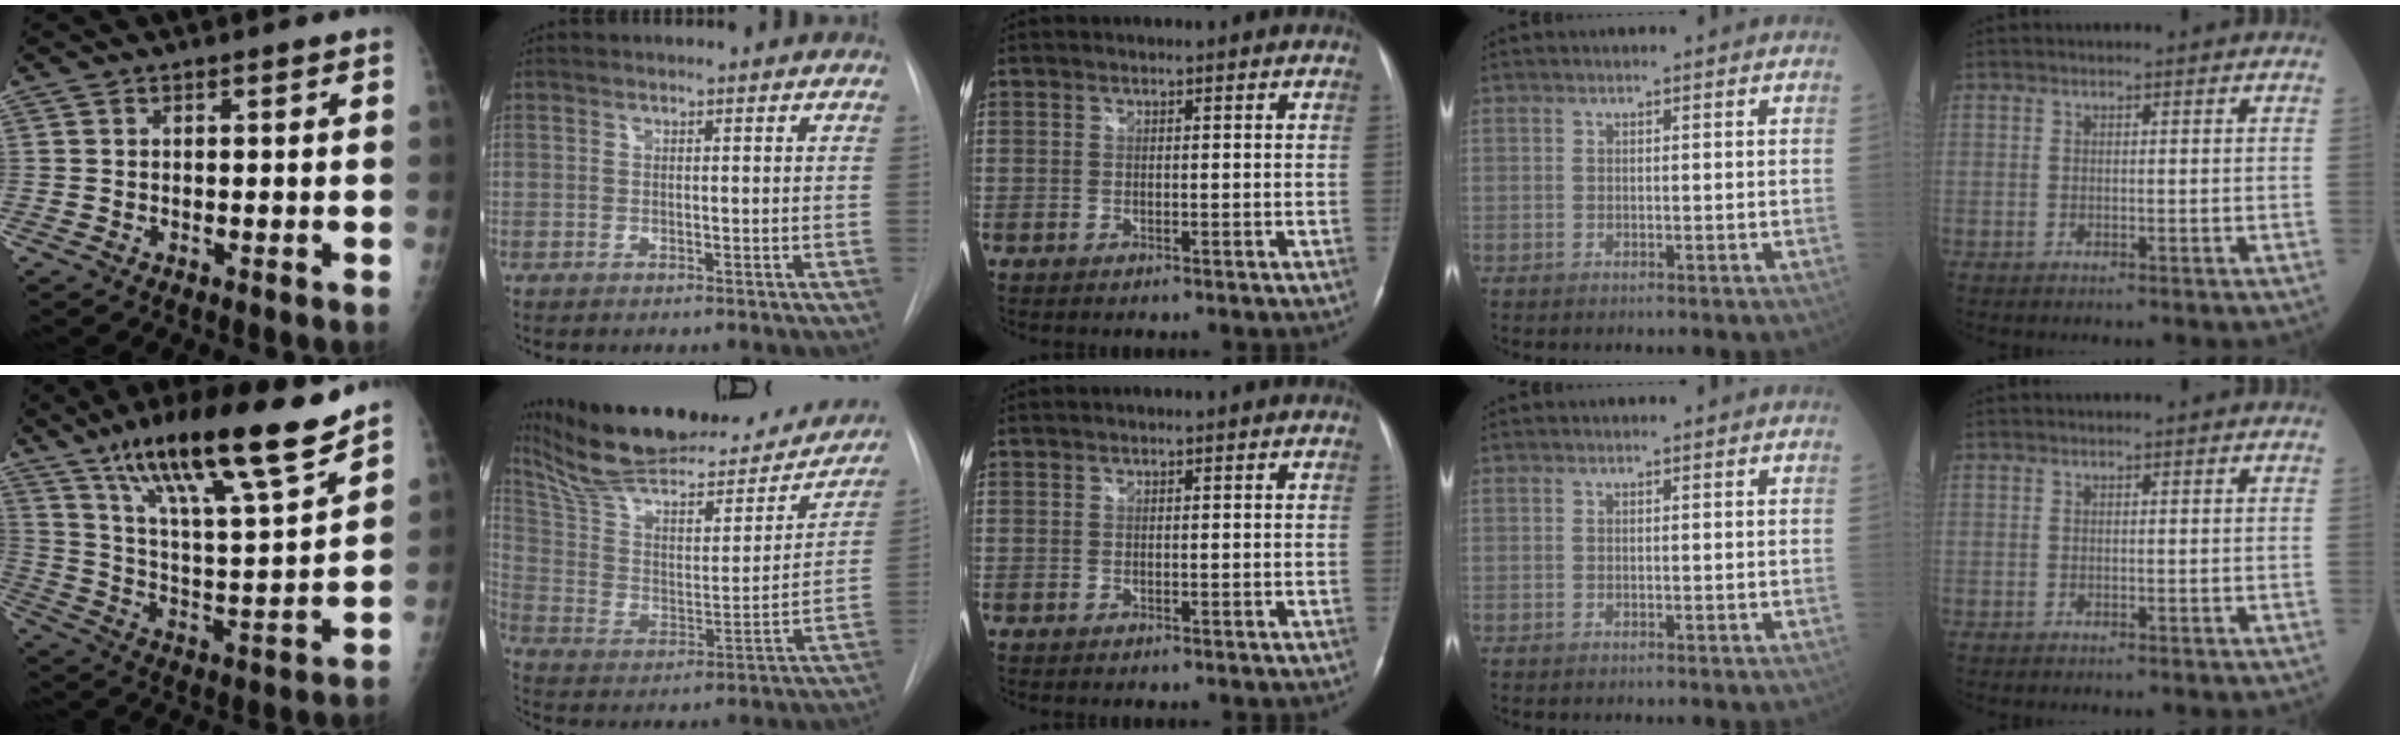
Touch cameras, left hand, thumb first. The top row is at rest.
{"thumb": {"total": 22.1, "force": [15.7, 2.8, 15.2], "torque": [-0.235, -0.068, 0.272]}, "index": {"total": 29.3, "force": [25.5, 6.9, 12.7], "torque": [-0.205, -0.017, 0.367]}}